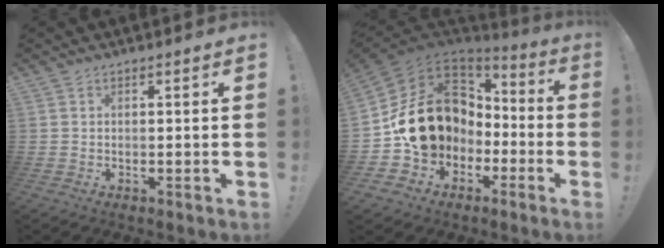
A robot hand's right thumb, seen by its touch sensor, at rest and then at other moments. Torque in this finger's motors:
{"motor_torque": [2.50, 2.51, 1.44, -1.33, 0.34]}